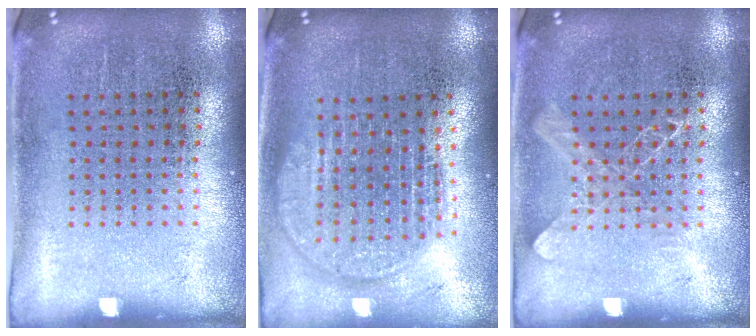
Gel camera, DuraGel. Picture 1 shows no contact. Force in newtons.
{"total": 1.8, "press": 1.5, "slide": 0.9}
{"total": 1.3, "press": 1.2, "slide": 0.3}